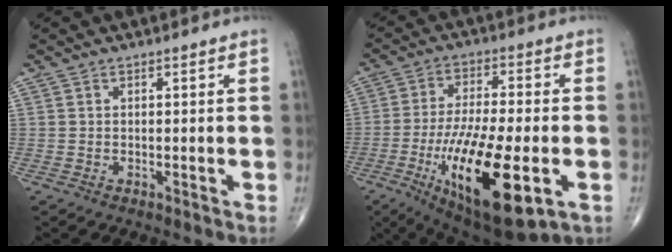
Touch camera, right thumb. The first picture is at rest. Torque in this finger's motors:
{"motor_torque": [2.41, 2.59, 2.17, -0.59, 0.21]}